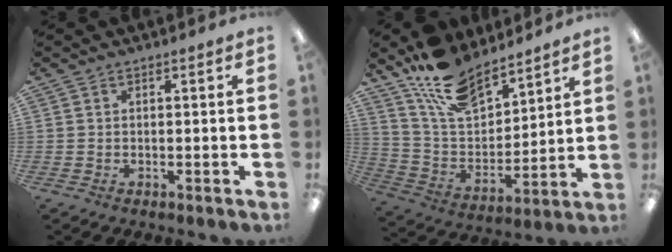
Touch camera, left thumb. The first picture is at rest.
{"total": 15.7, "force": [12.6, 6.7, 6.5], "torque": [-0.142, -0.072, 0.235]}